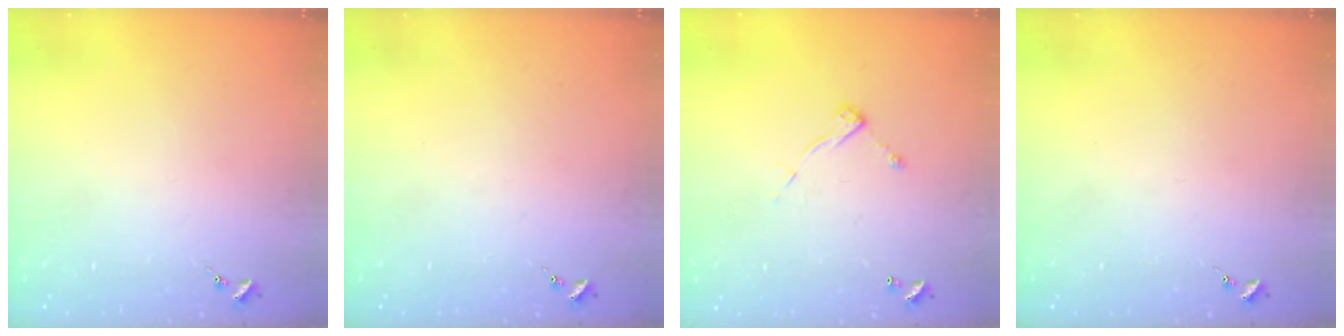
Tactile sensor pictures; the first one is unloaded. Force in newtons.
{"total": 0.0}
{"total": 7.3, "press": 7.3, "slide": 0.4}
{"total": 0.0}